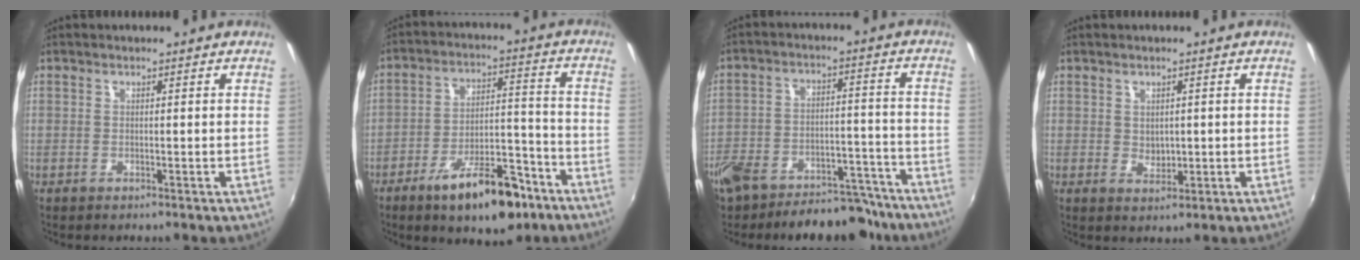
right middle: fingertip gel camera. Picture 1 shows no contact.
{"total": 14.4, "force": [-9.6, 5.9, 9.0], "torque": [-0.147, 0.020, -0.139]}
{"total": 18.1, "force": [-14.3, 8.4, 7.3], "torque": [-0.159, 0.019, -0.189]}
{"total": 2.3, "force": [0.3, 1.9, 1.2], "torque": [-0.016, 0.001, 0.008]}